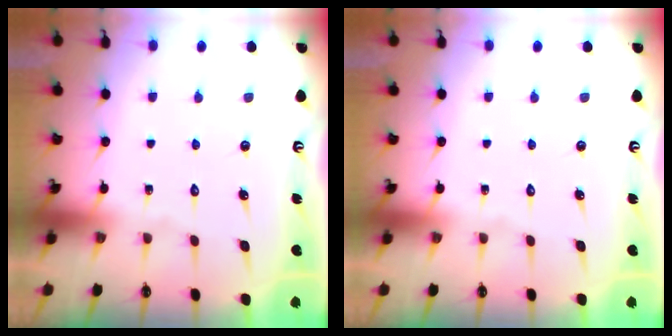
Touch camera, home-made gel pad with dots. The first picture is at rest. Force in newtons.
{"total": 0.0}